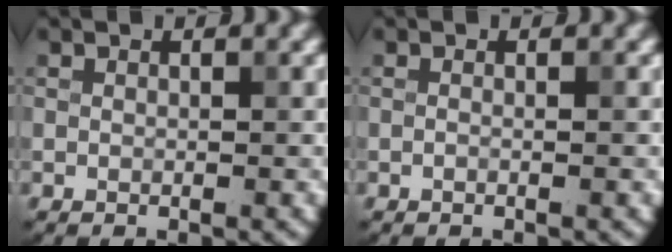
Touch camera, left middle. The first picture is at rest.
{"total": 0.6, "force": [0.0, 0.2, 0.6], "torque": [-0.005, -0.009, -0.007]}